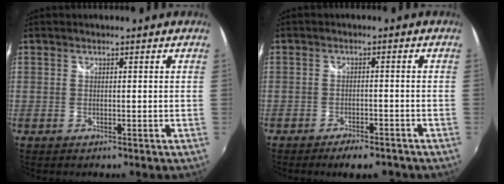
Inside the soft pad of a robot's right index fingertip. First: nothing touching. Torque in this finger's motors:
{"motor_torque": [0.01, 0.05, 0.00, -0.03]}